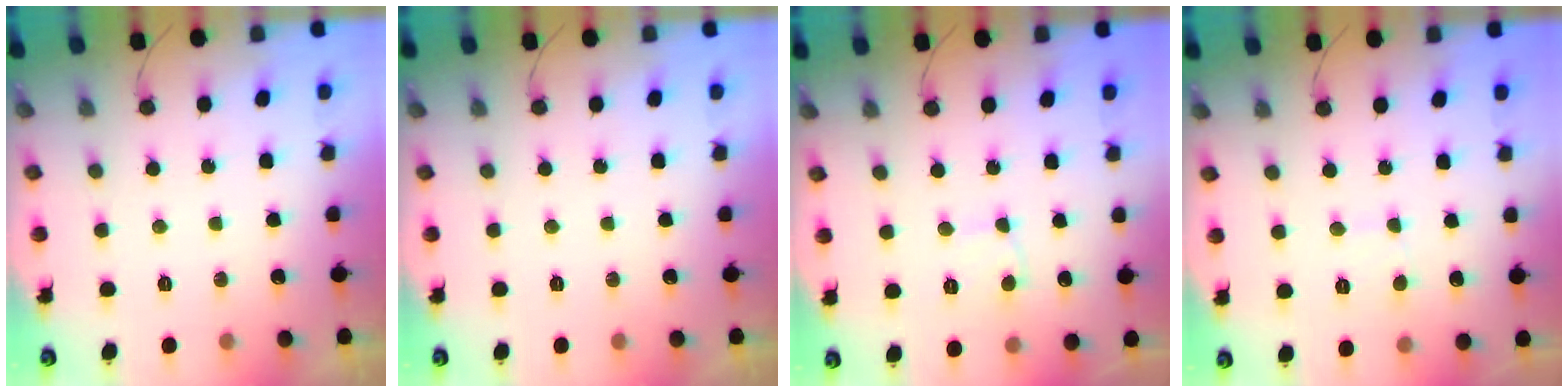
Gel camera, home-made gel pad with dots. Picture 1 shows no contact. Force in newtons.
{"total": 0.0}
{"total": 2.6, "press": 2.6, "slide": 0.2}
{"total": 2.2, "press": 2.2, "slide": 0.2}